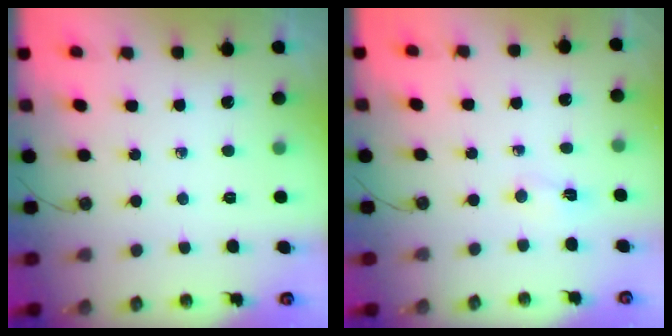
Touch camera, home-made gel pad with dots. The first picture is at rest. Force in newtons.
{"total": 4.0, "press": 1.2, "slide": 3.8}